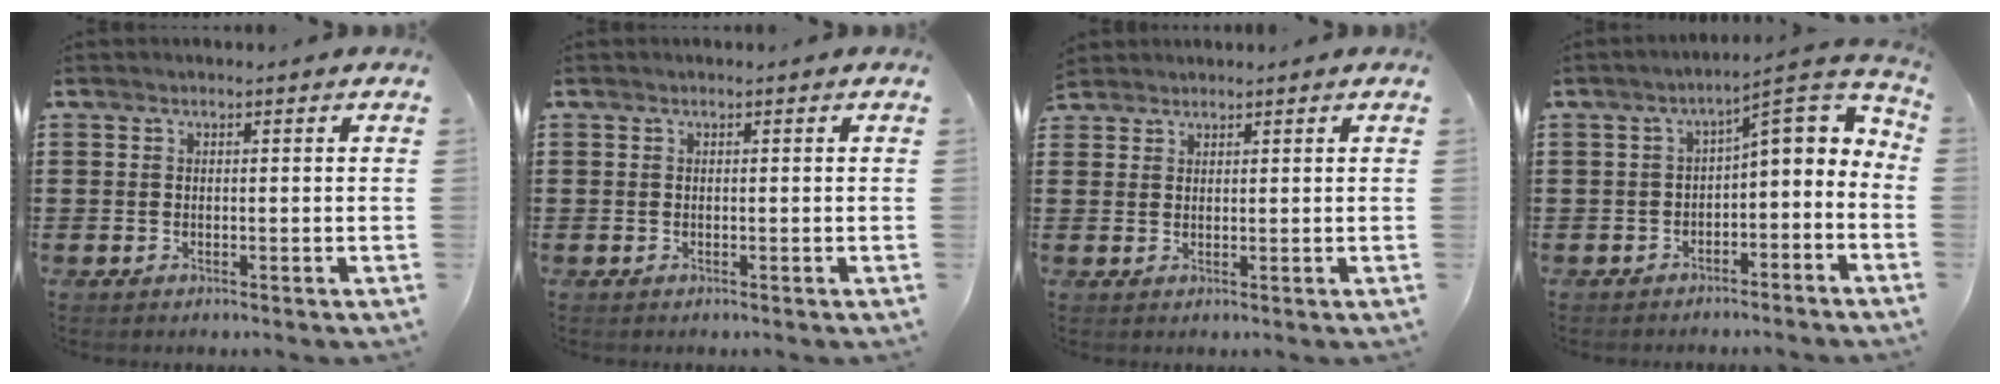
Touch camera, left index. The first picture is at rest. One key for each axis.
{"total": 0.0}
{"total": 1.7, "fx": 1.6, "fy": 0.5, "fz": -0.1, "tx": -0.002, "ty": 0.002, "tz": 0.033}
{"total": 5.0, "fx": -1.5, "fy": 2.0, "fz": 4.3, "tx": -0.061, "ty": -0.005, "tz": -0.043}